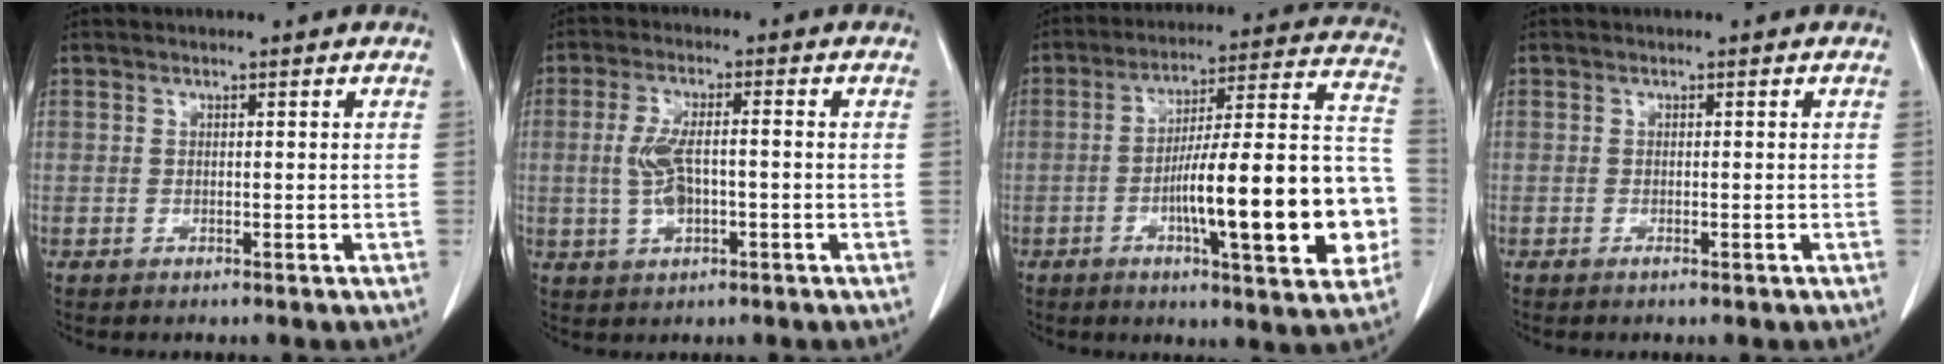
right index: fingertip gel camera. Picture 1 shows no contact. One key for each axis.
{"total": 5.9, "fx": -0.6, "fy": 2.0, "fz": 5.5, "tx": -0.121, "ty": 0.008, "tz": -0.008}
{"total": 21.9, "fx": -5.2, "fy": 3.4, "fz": 21.0, "tx": -0.256, "ty": 0.028, "tz": -0.071}
{"total": 0.8, "fx": -0.4, "fy": 0.1, "fz": 0.7, "tx": -0.009, "ty": -0.001, "tz": -0.004}